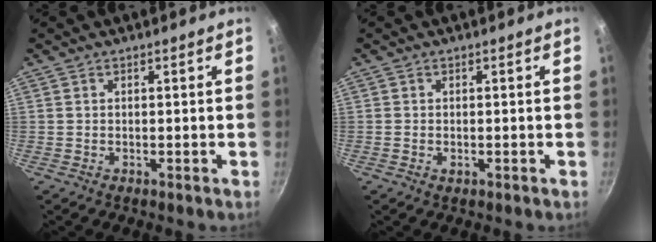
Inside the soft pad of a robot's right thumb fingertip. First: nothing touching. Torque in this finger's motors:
{"motor_torque": [-0.21, -0.09, -0.37, 0.28, -0.01]}